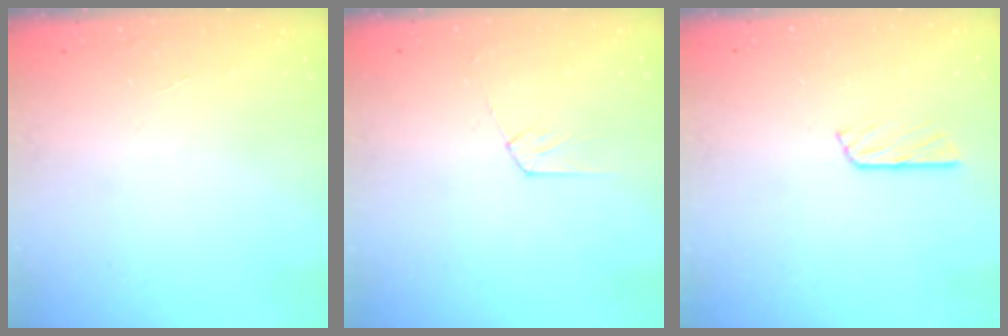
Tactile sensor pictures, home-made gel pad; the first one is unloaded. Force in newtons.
{"total": 6.0, "press": 6.0, "slide": 0.6}
{"total": 3.6, "press": 3.6, "slide": 0.4}